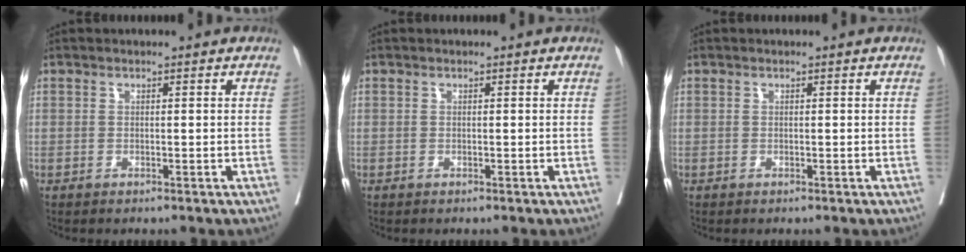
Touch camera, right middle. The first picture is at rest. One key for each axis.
{"total": 0.0}
{"total": 0.0}